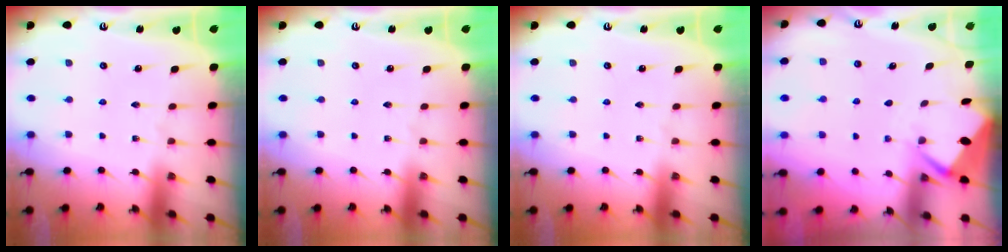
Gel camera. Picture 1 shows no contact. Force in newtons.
{"total": 0.0}
{"total": 0.0}
{"total": 2.6, "press": 2.6, "slide": 0.4}